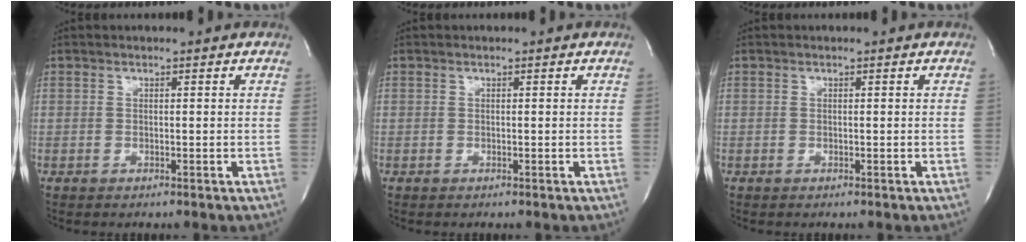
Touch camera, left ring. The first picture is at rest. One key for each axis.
{"total": 0.0}
{"total": 0.0}